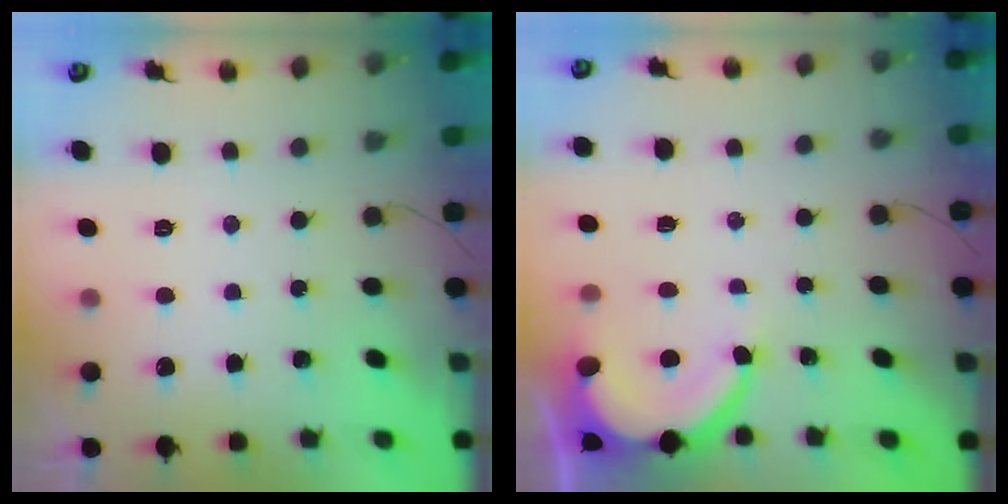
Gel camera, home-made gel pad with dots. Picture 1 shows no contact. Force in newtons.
{"total": 6.7, "press": 6.7, "slide": 0.7}